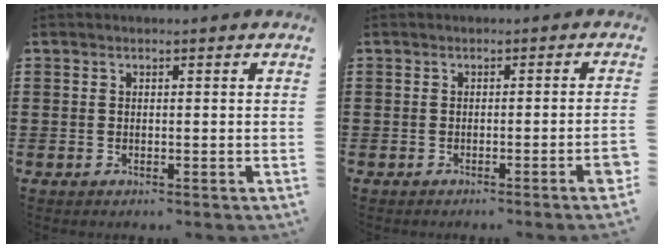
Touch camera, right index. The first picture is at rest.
{"total": 2.0, "force": [-1.1, -0.5, 1.6], "torque": [-0.026, -0.007, -0.021]}